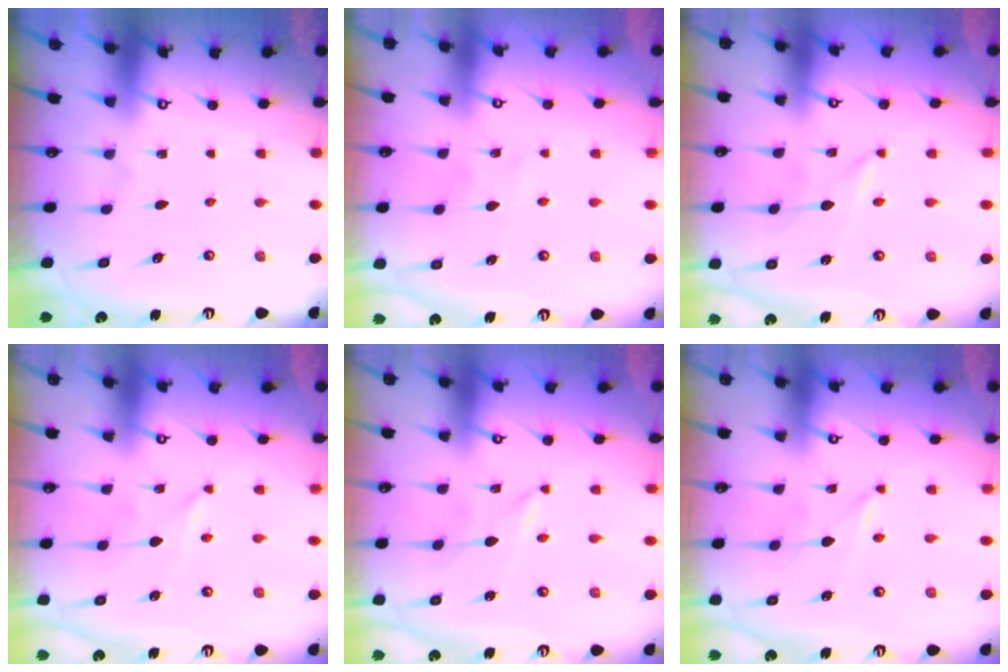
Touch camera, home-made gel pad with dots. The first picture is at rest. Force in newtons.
{"total": 2.6, "press": 2.6, "slide": 0.2}
{"total": 0.0}
{"total": 0.0}
{"total": 0.0}
{"total": 0.0}